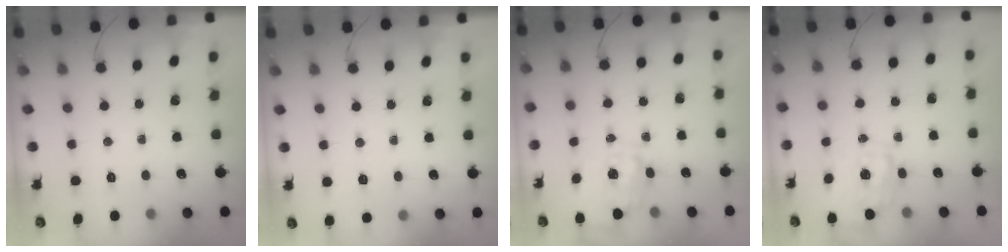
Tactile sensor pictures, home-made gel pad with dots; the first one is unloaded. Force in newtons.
{"total": 2.7, "press": 2.3, "slide": 1.5}
{"total": 1.5, "press": 1.5, "slide": 0.5}
{"total": 1.7, "press": 1.6, "slide": 0.5}